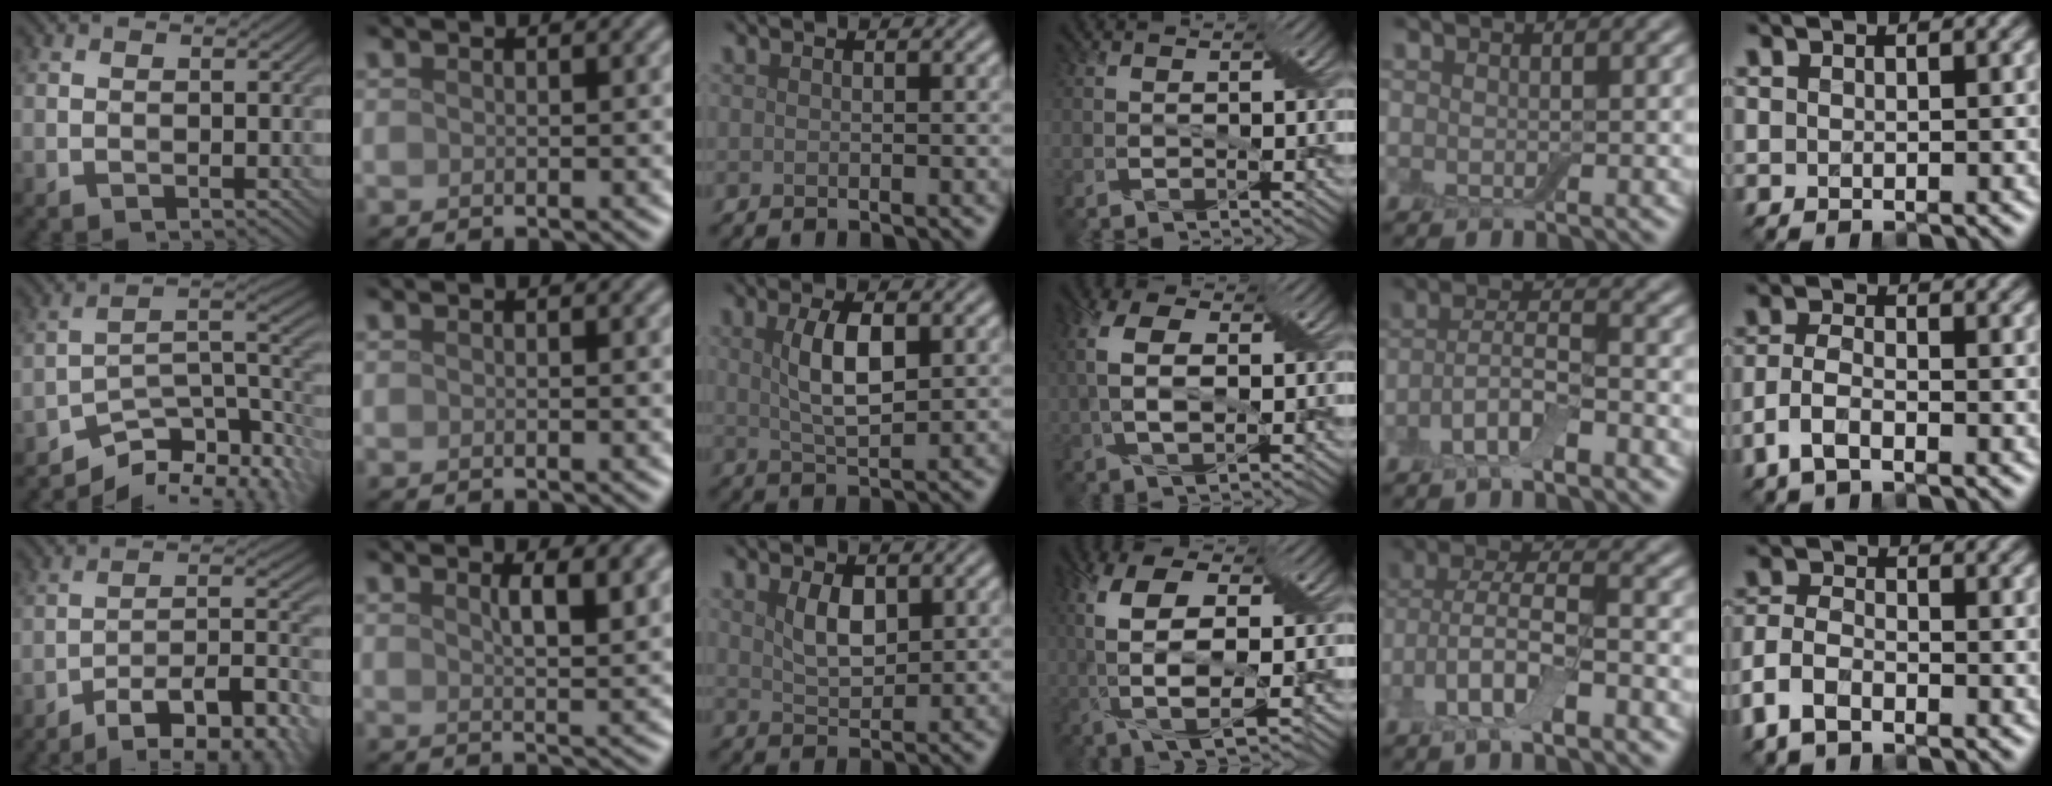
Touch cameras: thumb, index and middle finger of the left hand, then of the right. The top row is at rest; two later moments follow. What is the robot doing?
{"motion": "wrap", "object": "bandage"}